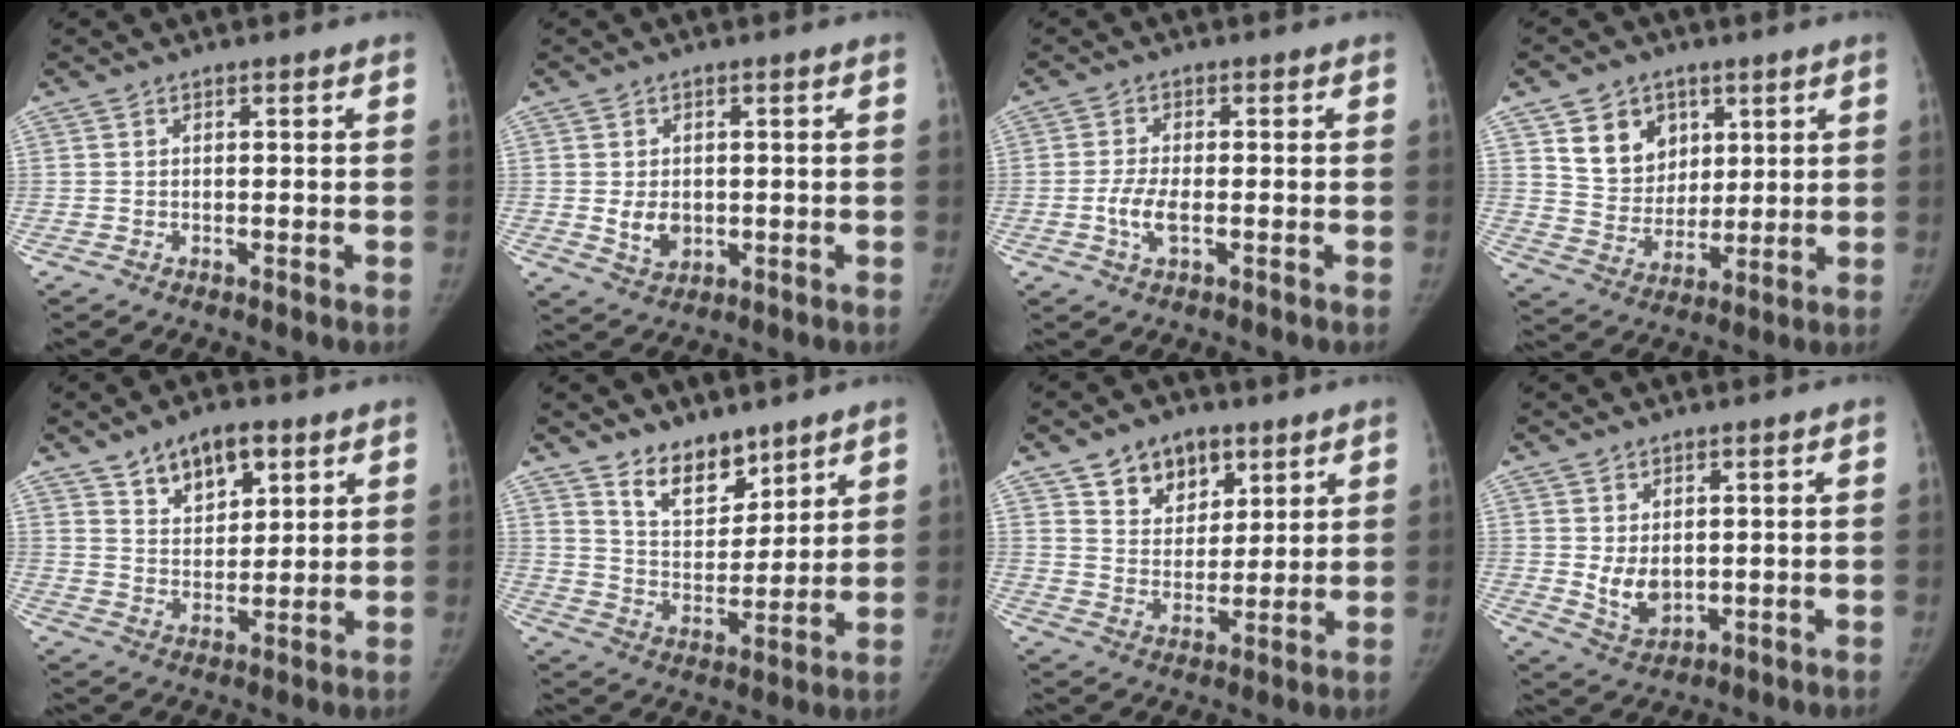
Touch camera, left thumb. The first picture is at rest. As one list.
[{"total": 4.5, "force": [-0.2, 3.4, 2.9], "torque": [-0.034, -0.006, 0.005]}, {"total": 4.2, "force": [-1.1, 1.6, 3.6], "torque": [-0.080, 0.004, -0.024]}, {"total": 11.0, "force": [5.1, 8.9, 4.1], "torque": [-0.037, -0.028, 0.100]}, {"total": 9.6, "force": [5.6, 5.4, 5.7], "torque": [-0.057, -0.033, 0.094]}, {"total": 10.1, "force": [7.6, 5.1, 4.2], "torque": [-0.036, -0.063, 0.141]}, {"total": 10.2, "force": [6.0, 6.9, 4.5], "torque": [-0.033, -0.033, 0.102]}, {"total": 5.4, "force": [0.6, 3.7, 3.8], "torque": [-0.052, -0.018, 0.027]}]